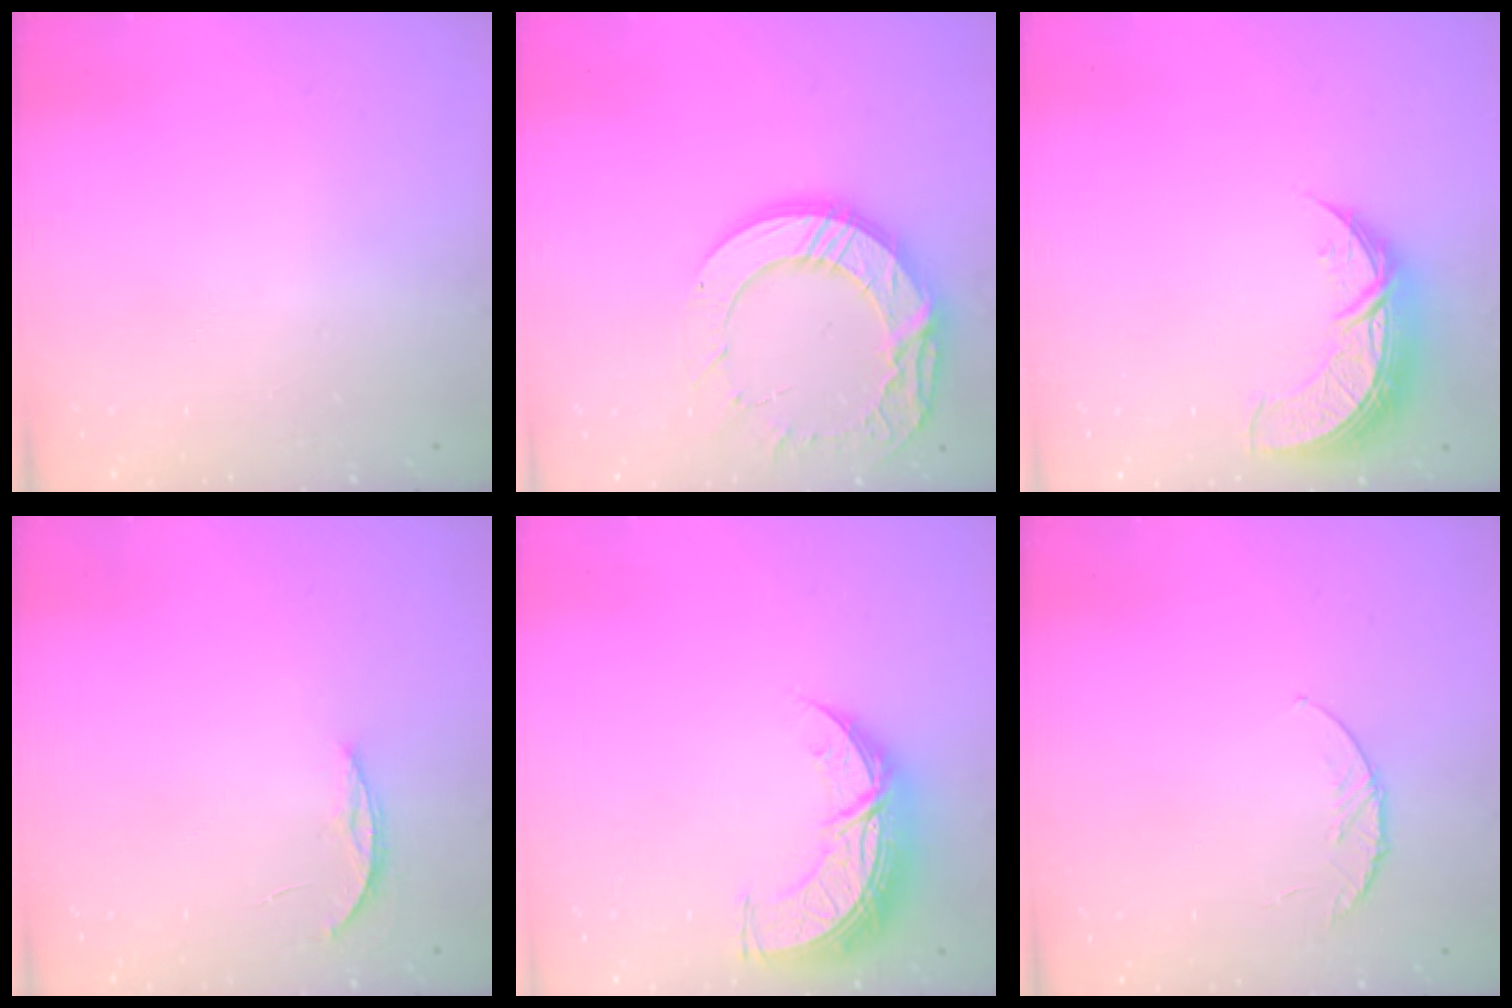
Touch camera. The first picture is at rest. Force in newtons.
{"total": 17.6, "press": 17.5, "slide": 1.5}
{"total": 10.3, "press": 10.3, "slide": 0.7}
{"total": 3.7, "press": 3.7, "slide": 0.5}
{"total": 10.7, "press": 10.6, "slide": 0.8}
{"total": 5.7, "press": 5.7, "slide": 0.7}